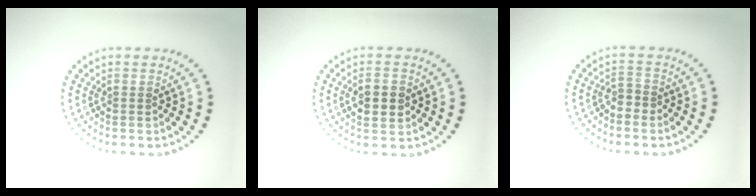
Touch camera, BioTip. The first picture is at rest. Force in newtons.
{"total": 3.1, "press": 3.0, "slide": 0.2}
{"total": 1.4, "press": 1.1, "slide": 0.8}